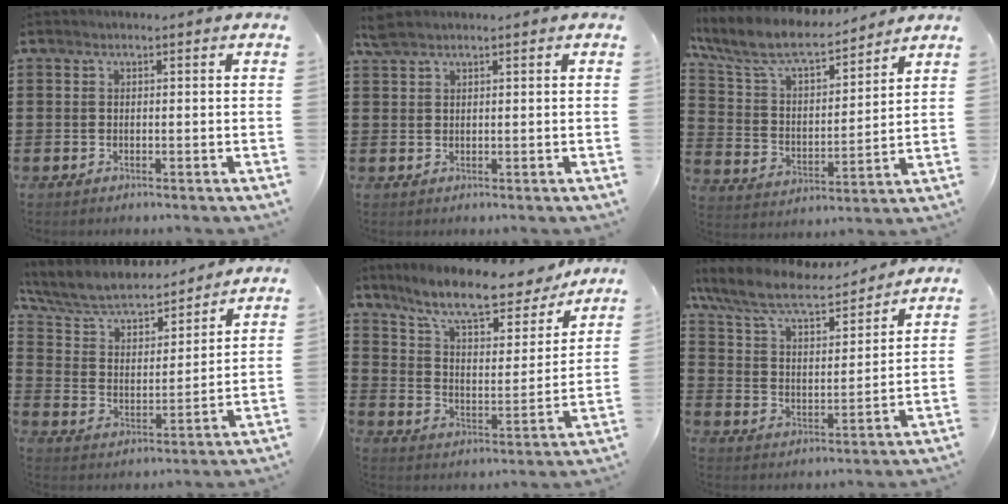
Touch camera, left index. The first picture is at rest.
{"total": 1.9, "force": [1.6, 0.5, 1.1], "torque": [-0.024, 0.002, 0.029]}
{"total": 8.8, "force": [7.7, 2.2, 3.7], "torque": [-0.107, -0.043, 0.132]}
{"total": 6.4, "force": [5.7, 1.6, 2.4], "torque": [-0.073, -0.037, 0.093]}
{"total": 10.9, "force": [9.3, 1.7, 5.4], "torque": [-0.131, -0.050, 0.159]}
{"total": 8.9, "force": [7.7, 2.0, 4.1], "torque": [-0.110, -0.038, 0.131]}